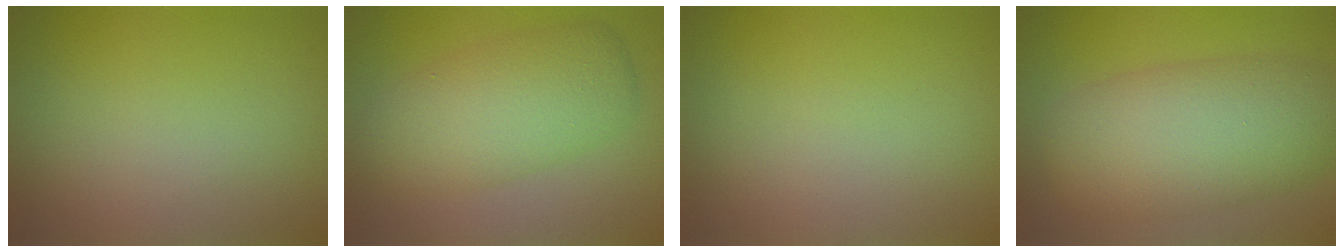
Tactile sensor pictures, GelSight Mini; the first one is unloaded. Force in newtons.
{"total": 6.3, "press": 6.3, "slide": 0.2}
{"total": 0.0}
{"total": 9.1, "press": 9.0, "slide": 0.4}